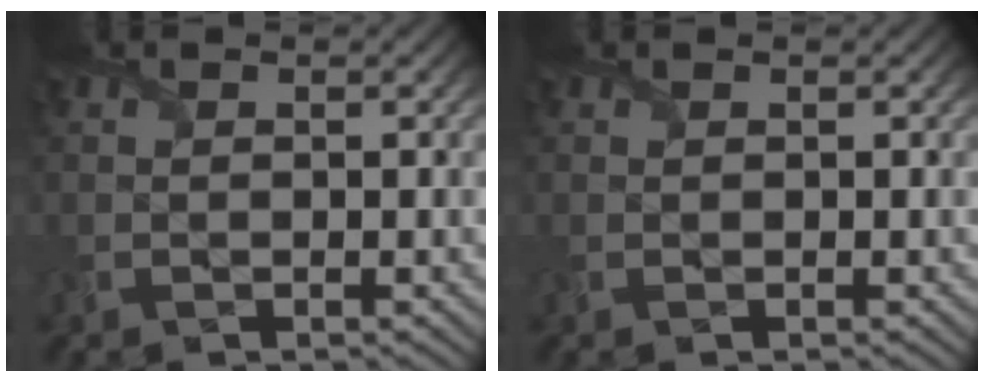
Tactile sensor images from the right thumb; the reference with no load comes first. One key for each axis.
{"total": 0.0}